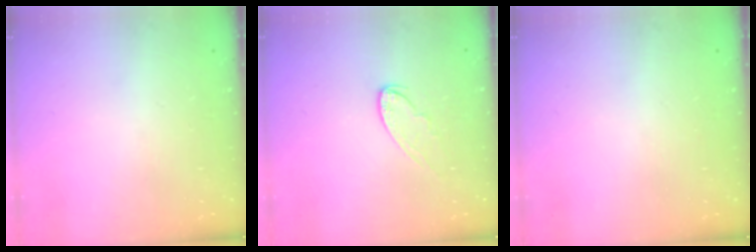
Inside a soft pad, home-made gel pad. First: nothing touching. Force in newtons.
{"total": 5.9, "press": 5.9, "slide": 0.2}
{"total": 0.0}